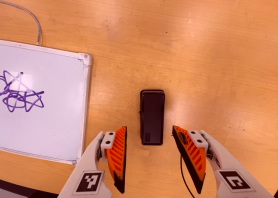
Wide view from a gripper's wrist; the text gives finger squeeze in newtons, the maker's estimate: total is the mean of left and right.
{"total": 0.0}